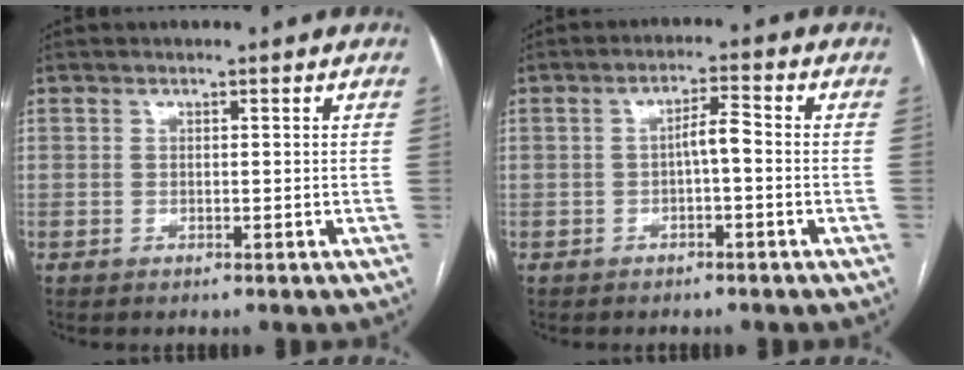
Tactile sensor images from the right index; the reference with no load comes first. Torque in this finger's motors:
{"motor_torque": [0.56, -0.23, 0.33, 0.06]}